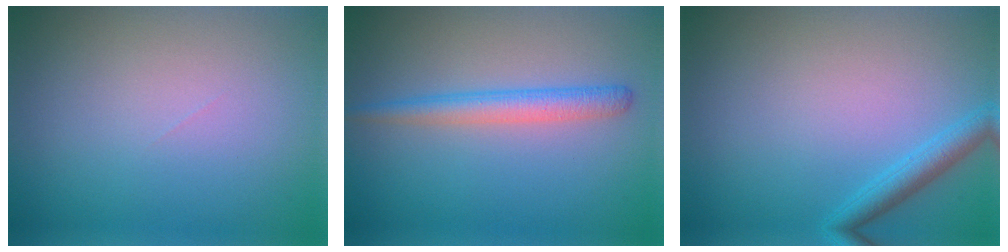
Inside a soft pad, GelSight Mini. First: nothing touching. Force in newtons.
{"total": 2.7, "press": 2.7, "slide": 0.1}
{"total": 2.2, "press": 2.2, "slide": 0.1}